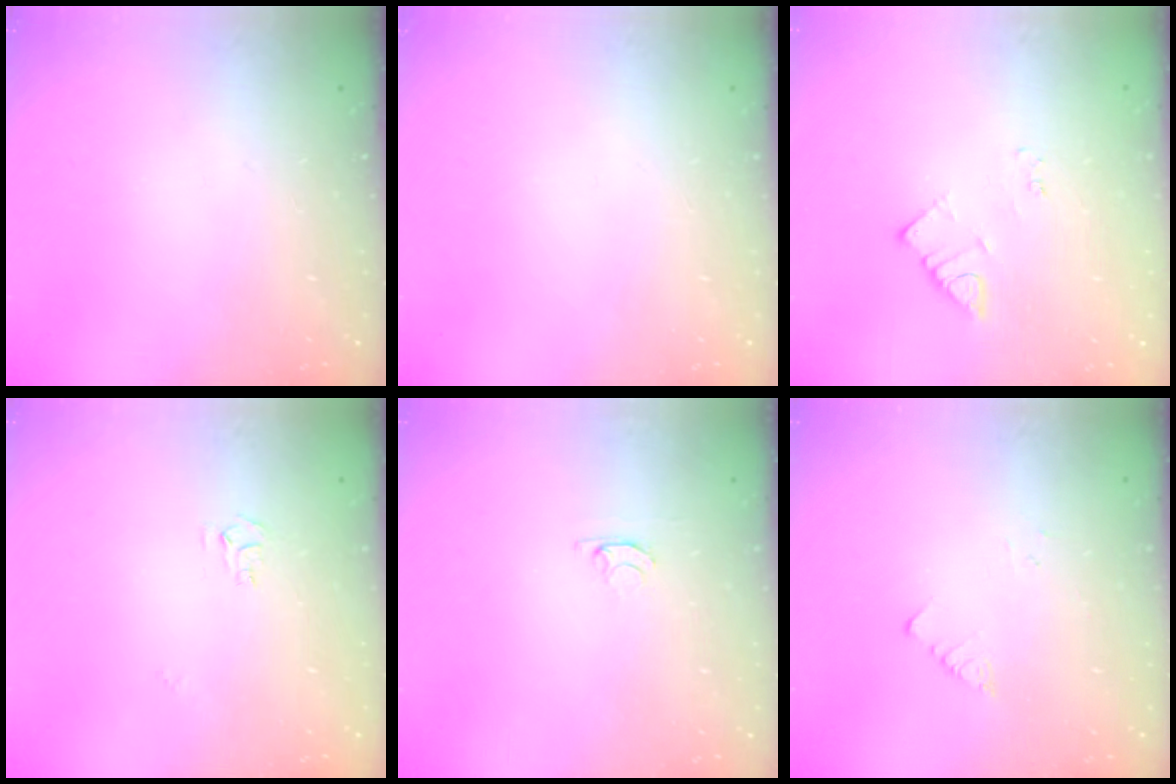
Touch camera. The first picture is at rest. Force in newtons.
{"total": 0.0}
{"total": 3.8, "press": 3.7, "slide": 0.5}
{"total": 4.8, "press": 4.8, "slide": 0.5}
{"total": 2.1, "press": 2.1, "slide": 0.2}
{"total": 1.5, "press": 1.4, "slide": 0.1}